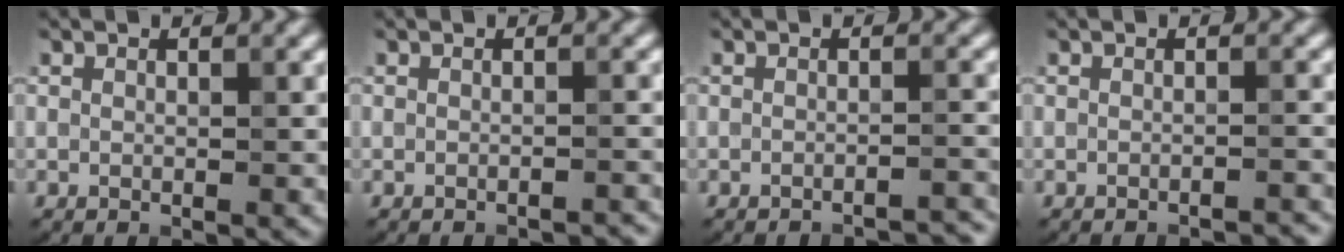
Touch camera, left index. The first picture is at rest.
{"total": 2.0, "force": [-1.8, 0.3, 0.8], "torque": [0.008, 0.004, -0.025]}
{"total": 3.3, "force": [-3.0, 0.4, 1.1], "torque": [-0.006, 0.015, -0.040]}
{"total": 2.6, "force": [-2.3, 0.3, 1.0], "torque": [-0.002, 0.008, -0.032]}